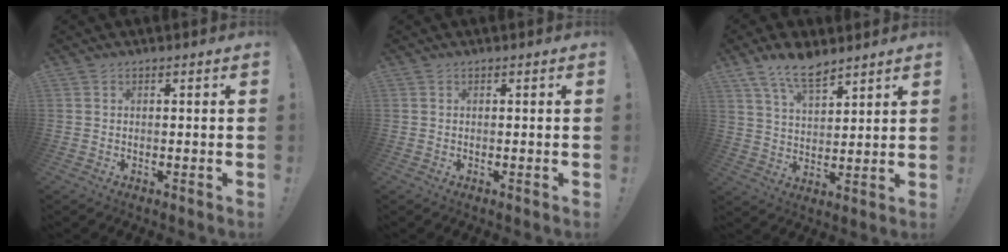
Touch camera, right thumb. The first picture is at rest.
{"total": 0.0}
{"total": 10.4, "force": [7.8, 4.2, 5.5], "torque": [-0.099, -0.039, 0.146]}